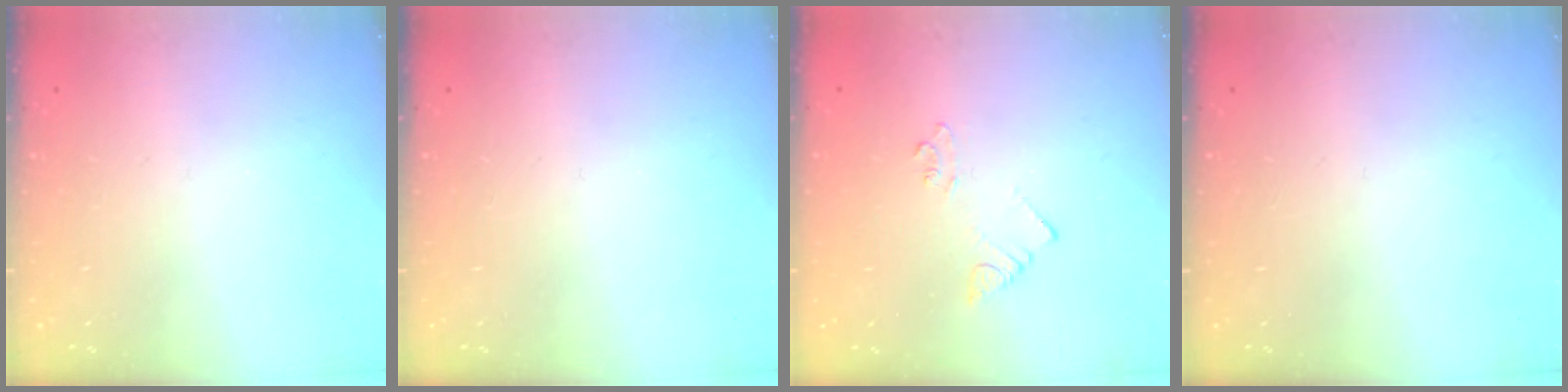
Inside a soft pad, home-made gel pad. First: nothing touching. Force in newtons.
{"total": 0.0}
{"total": 3.6, "press": 3.6, "slide": 0.6}
{"total": 0.0}